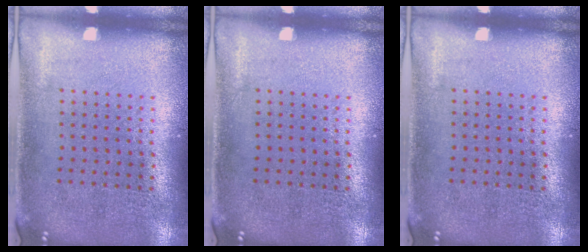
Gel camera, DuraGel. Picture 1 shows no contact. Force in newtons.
{"total": 0.0}
{"total": 0.0}